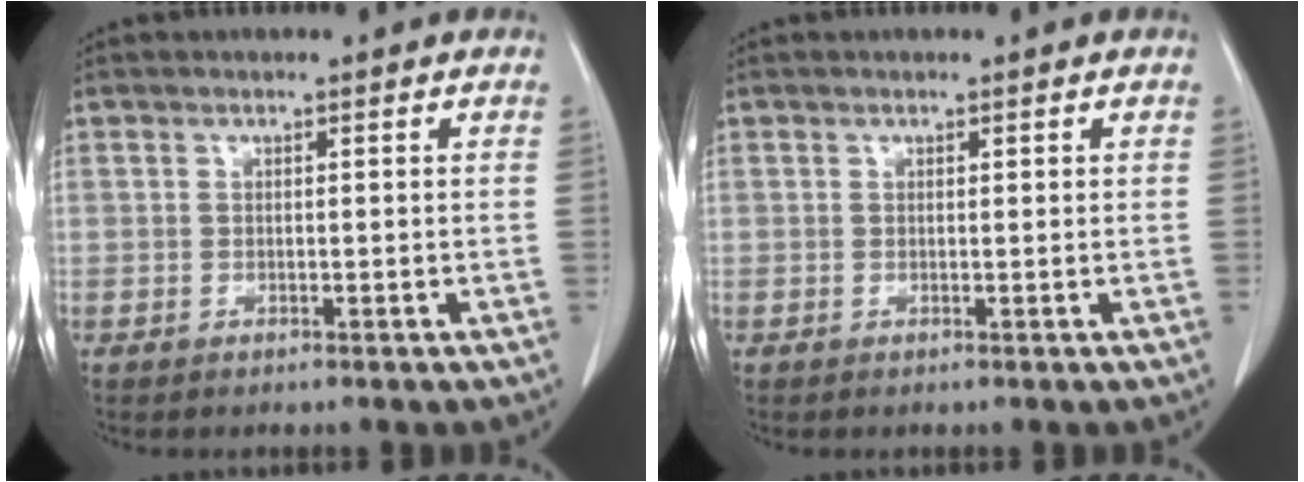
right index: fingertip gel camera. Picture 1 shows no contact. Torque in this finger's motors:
{"motor_torque": [-0.13, -0.09, -0.02, 0.01]}